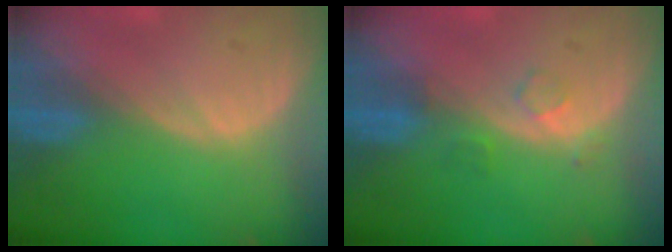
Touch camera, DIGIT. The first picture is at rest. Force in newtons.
{"total": 2.1, "press": 2.1, "slide": 0.2}